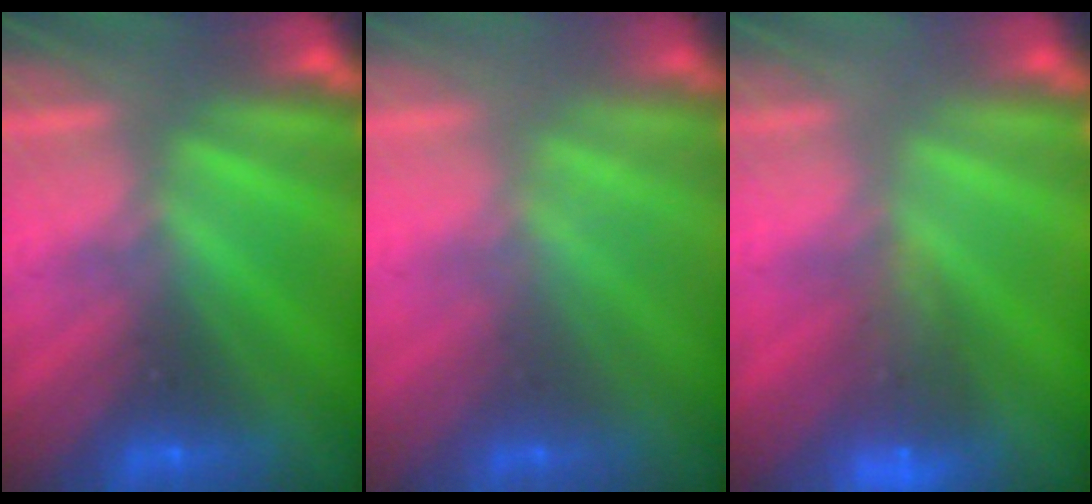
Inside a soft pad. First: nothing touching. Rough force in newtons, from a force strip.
{"total": 1.1}
{"total": 8.5}